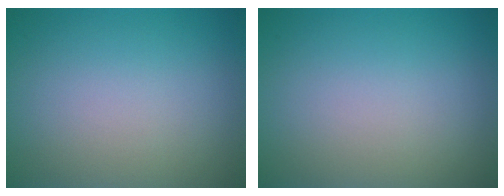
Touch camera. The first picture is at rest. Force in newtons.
{"total": 0.0}